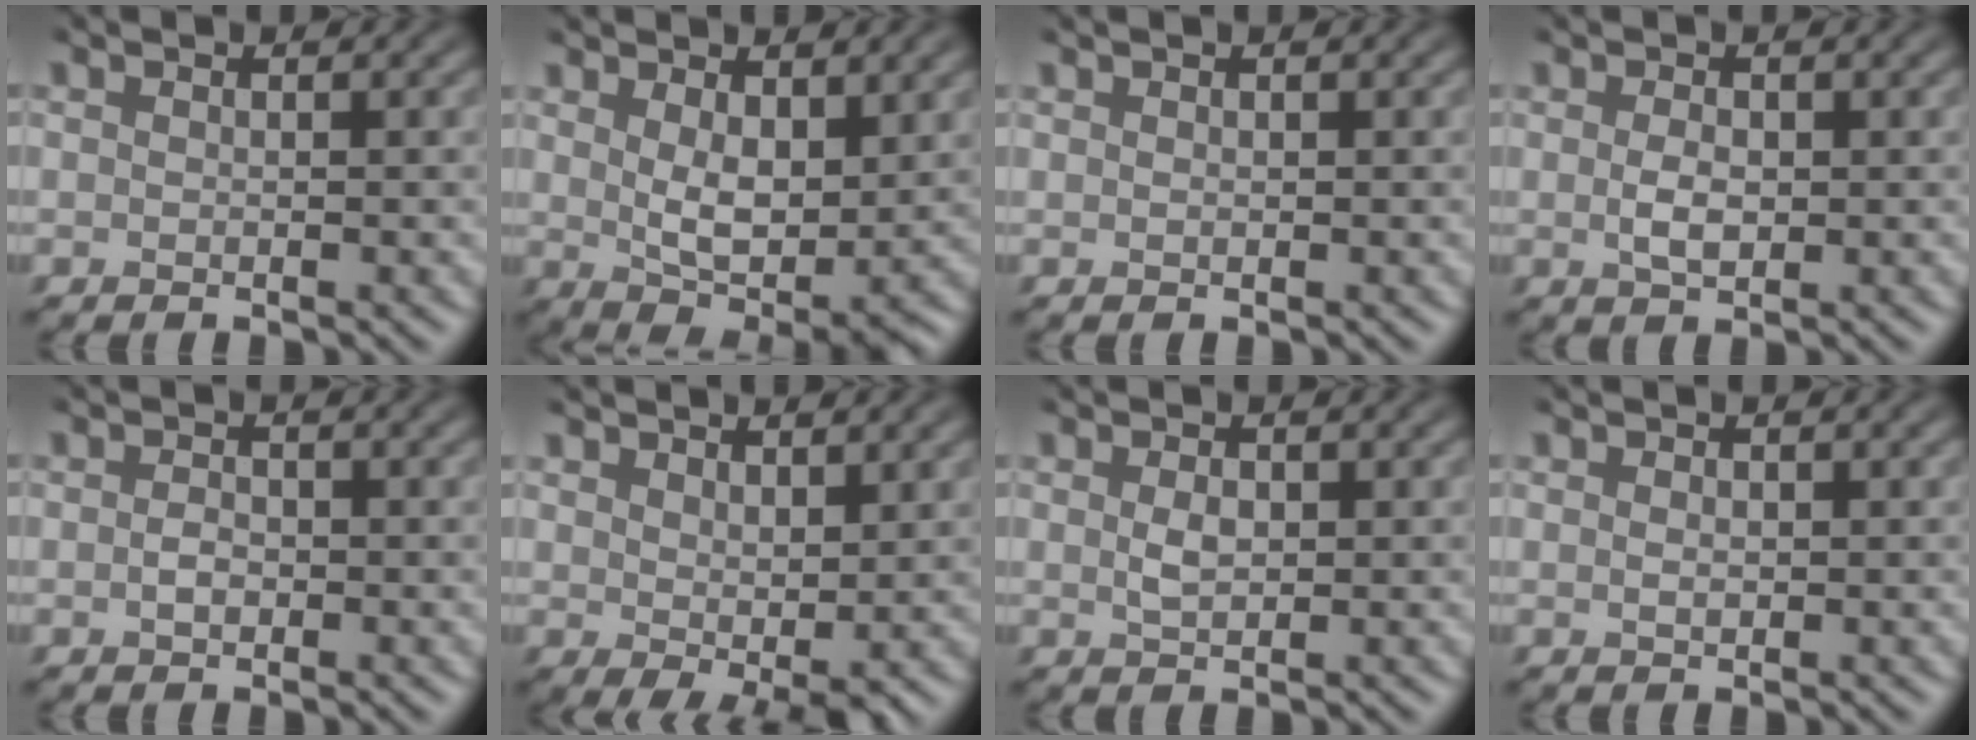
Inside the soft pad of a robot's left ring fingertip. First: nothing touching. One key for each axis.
{"total": 5.0, "fx": 1.4, "fy": 2.4, "fz": 4.1, "tx": -0.073, "ty": -0.009, "tz": 0.024}
{"total": 0.0}
{"total": 1.2, "fx": -0.2, "fy": 0.6, "fz": 1.0, "tx": -0.021, "ty": -0.004, "tz": -0.003}
{"total": 0.8, "fx": -0.6, "fy": 0.4, "fz": 0.3, "tx": -0.006, "ty": -0.003, "tz": -0.013}
{"total": 3.3, "fx": 1.5, "fy": 1.3, "fz": 2.6, "tx": -0.043, "ty": -0.008, "tz": 0.030}
{"total": 0.9, "fx": -0.1, "fy": 0.4, "fz": 0.7, "tx": -0.014, "ty": -0.003, "tz": 0.001}
{"total": 0.0}